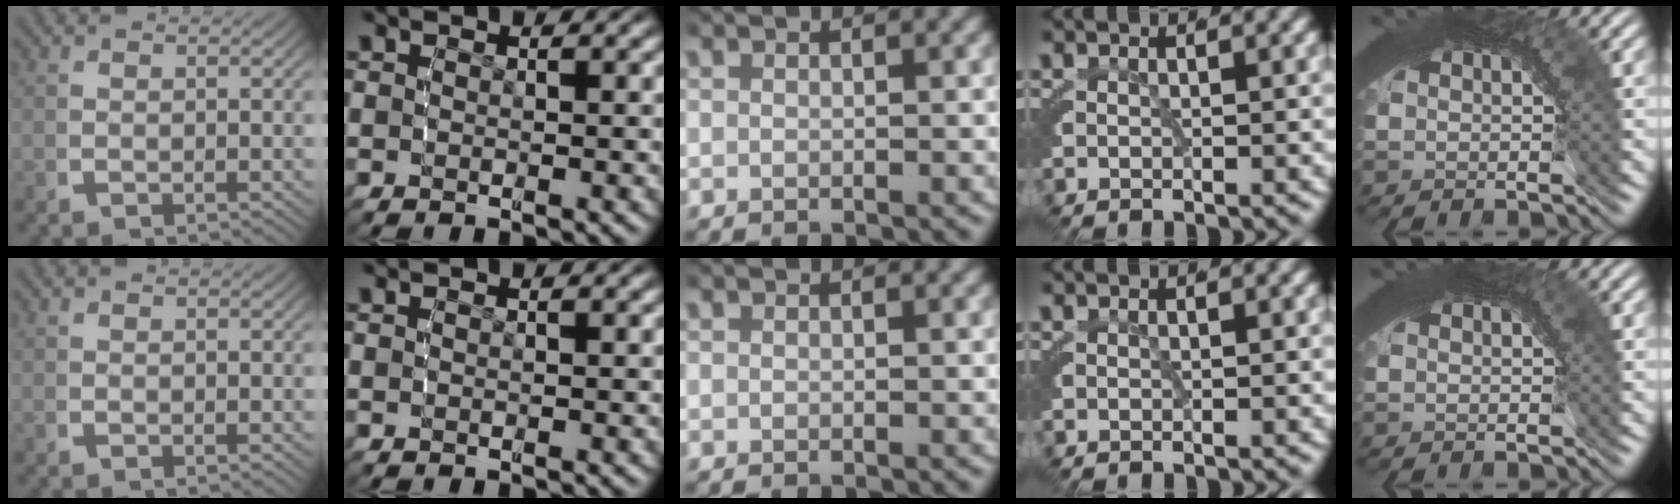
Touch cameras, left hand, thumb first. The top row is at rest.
{"little": {"total": 0.8, "force": [0.2, 0.3, 0.7], "torque": [-0.008, 0.001, 0.003]}}